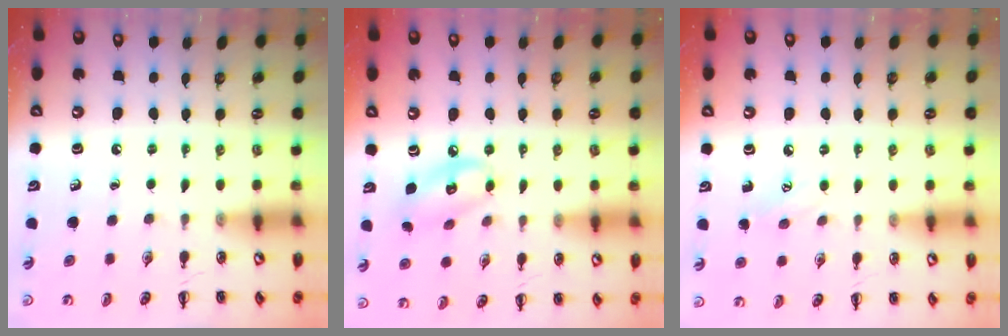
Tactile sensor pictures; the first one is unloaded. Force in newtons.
{"total": 8.6, "press": 8.5, "slide": 1.3}
{"total": 6.2, "press": 6.0, "slide": 1.5}